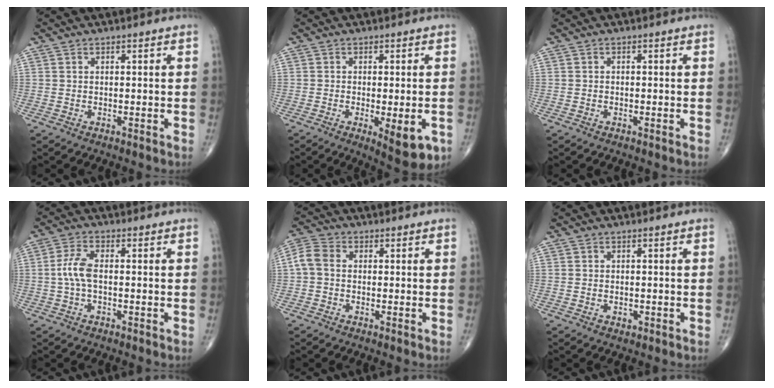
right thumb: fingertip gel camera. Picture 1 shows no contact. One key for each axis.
{"total": 8.3, "fx": -2.7, "fy": 2.7, "fz": 7.3, "tx": -0.094, "ty": -0.010, "tz": -0.033}
{"total": 0.0}
{"total": 4.7, "fx": -0.3, "fy": 2.0, "fz": 4.3, "tx": -0.106, "ty": 0.010, "tz": -0.011}
{"total": 4.7, "fx": 0.0, "fy": 3.5, "fz": 3.2, "tx": -0.070, "ty": 0.014, "tz": -0.012}
{"total": 1.0, "fx": -0.3, "fy": 0.7, "fz": 0.6, "tx": -0.010, "ty": 0.001, "tz": -0.003}